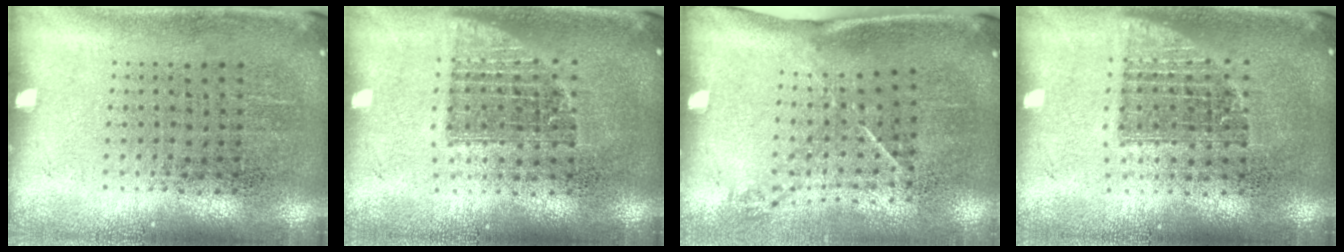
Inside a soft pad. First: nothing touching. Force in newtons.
{"total": 1.3, "press": 1.1, "slide": 0.7}
{"total": 1.5, "press": 1.0, "slide": 1.1}
{"total": 1.3, "press": 1.1, "slide": 0.7}